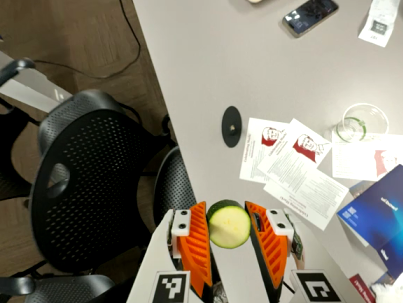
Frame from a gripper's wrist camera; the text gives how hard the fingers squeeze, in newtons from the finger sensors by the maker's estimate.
{"total": 10.3, "left": 10.4, "right": 10.1}